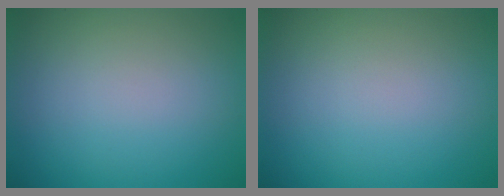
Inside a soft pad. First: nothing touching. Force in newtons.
{"total": 0.0}